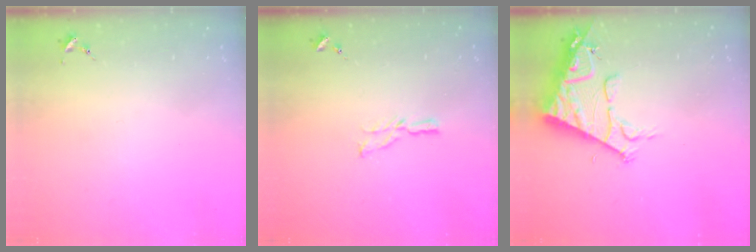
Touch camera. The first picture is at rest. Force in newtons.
{"total": 5.7, "press": 5.7, "slide": 0.1}
{"total": 13.9, "press": 13.8, "slide": 1.7}